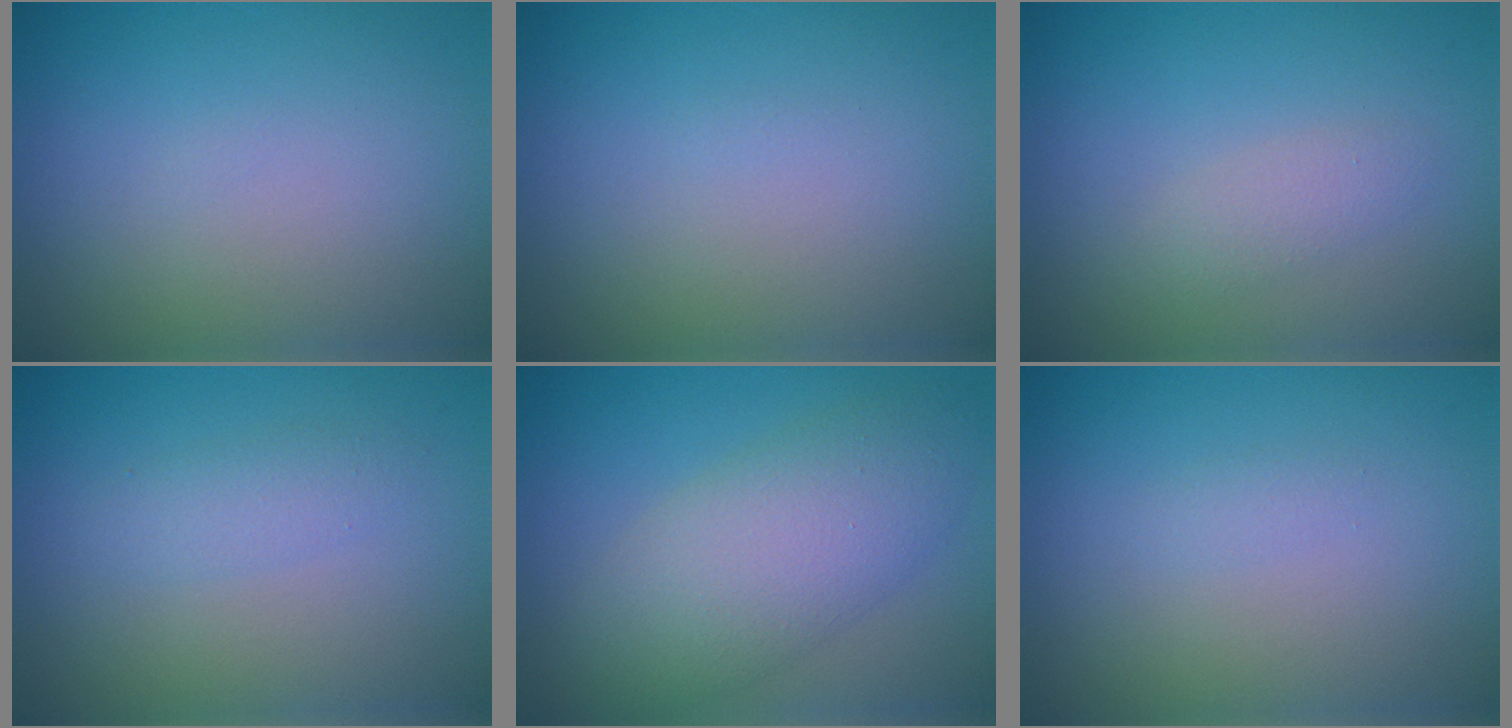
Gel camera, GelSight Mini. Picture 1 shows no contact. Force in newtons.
{"total": 0.0}
{"total": 1.4, "press": 1.4, "slide": 0.1}
{"total": 1.5, "press": 1.5, "slide": 0.1}
{"total": 6.2, "press": 6.2, "slide": 0.1}
{"total": 0.6, "press": 0.6, "slide": 0.0}